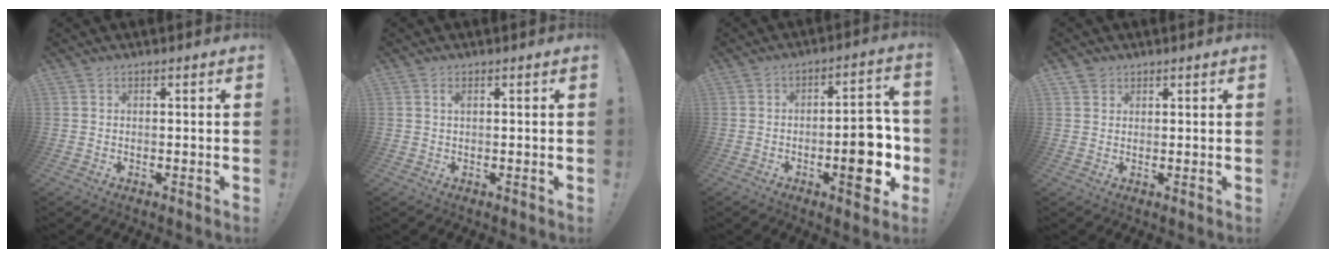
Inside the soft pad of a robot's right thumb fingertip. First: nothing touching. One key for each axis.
{"total": 1.1, "fx": 0.3, "fy": 0.3, "fz": 1.0, "tx": -0.016, "ty": 0.001, "tz": 0.004}
{"total": 14.4, "fx": -3.6, "fy": 5.4, "fz": 12.9, "tx": -0.160, "ty": 0.015, "tz": -0.050}
{"total": 2.2, "fx": 1.5, "fy": 1.6, "fz": 0.2, "tx": 0.000, "ty": -0.005, "tz": 0.027}